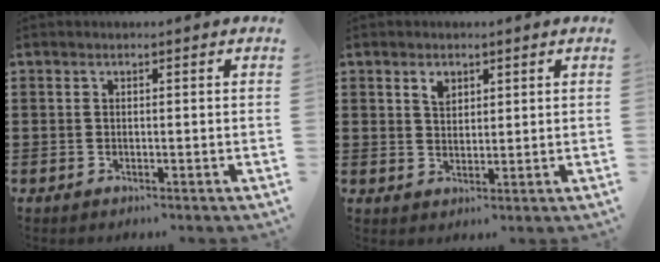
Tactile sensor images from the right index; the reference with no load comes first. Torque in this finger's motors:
{"motor_torque": [0.03, -0.03, 0.05, 0.04]}